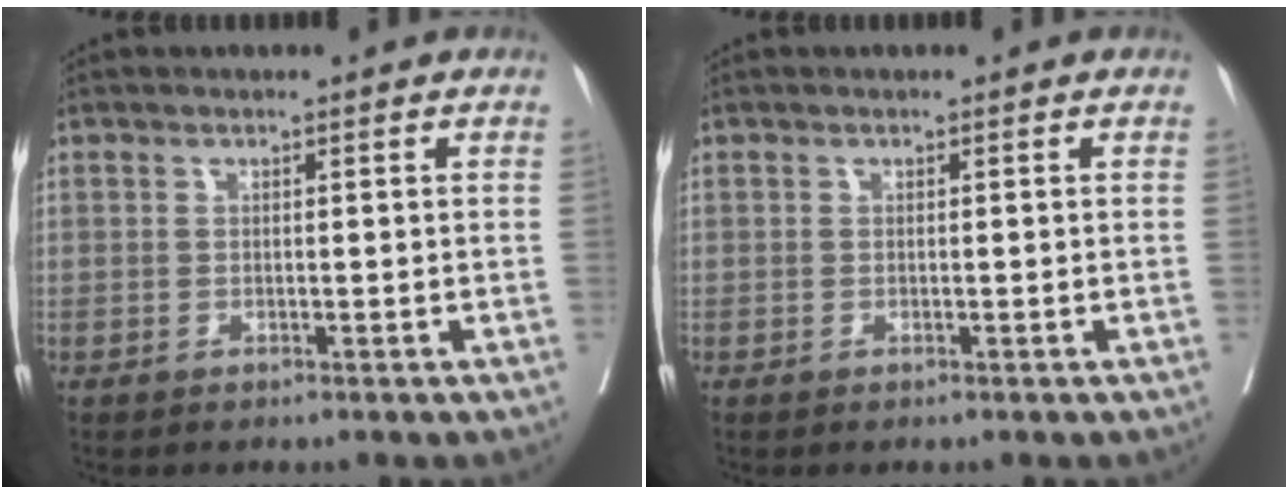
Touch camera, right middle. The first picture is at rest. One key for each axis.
{"total": 0.0}